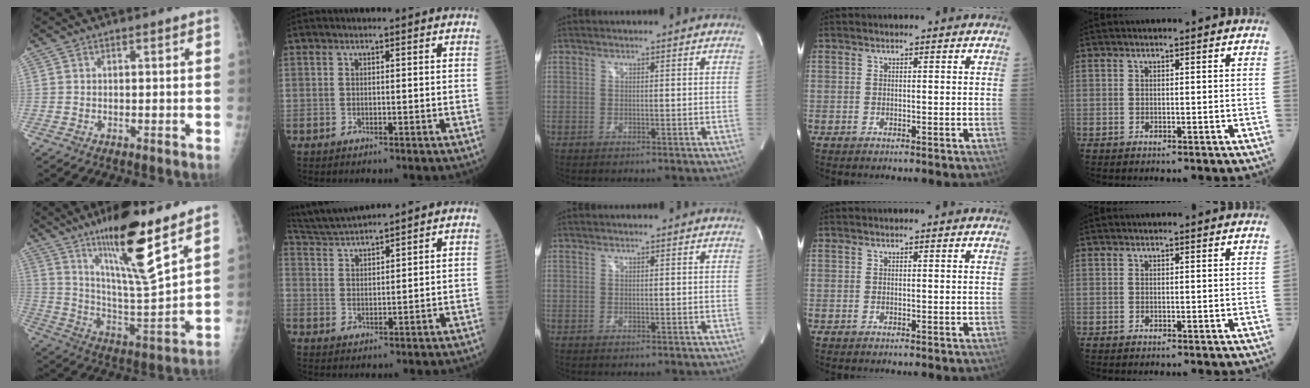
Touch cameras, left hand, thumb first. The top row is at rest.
{"thumb": {"total": 18.9, "force": [11.9, 2.7, 14.4], "torque": [-0.225, -0.074, 0.210]}, "index": {"total": 6.6, "force": [6.3, -1.1, 1.6], "torque": [-0.043, 0.018, 0.128]}}